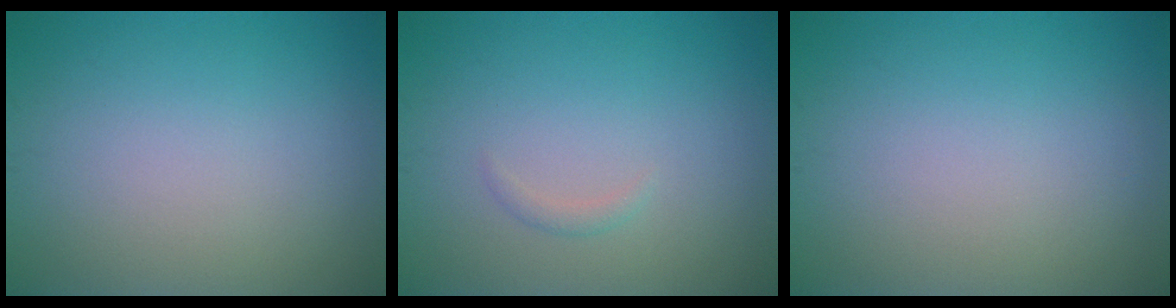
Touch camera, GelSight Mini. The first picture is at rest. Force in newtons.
{"total": 0.7, "press": 0.7, "slide": 0.0}
{"total": 0.0}